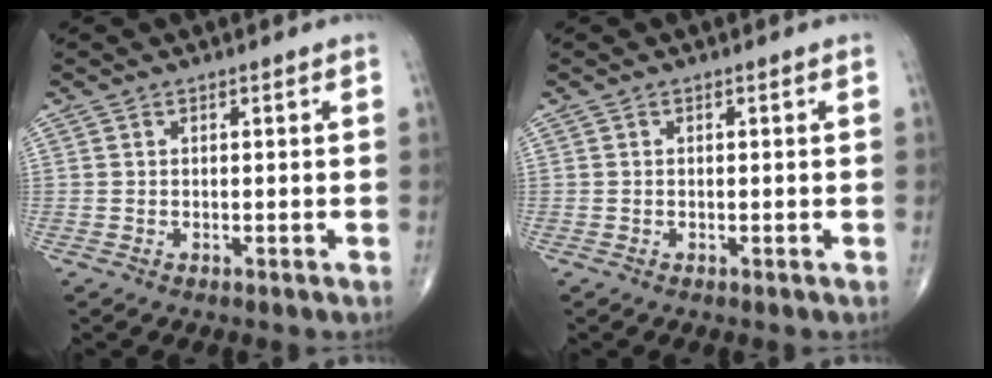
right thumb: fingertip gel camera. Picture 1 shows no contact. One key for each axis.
{"total": 0.0}